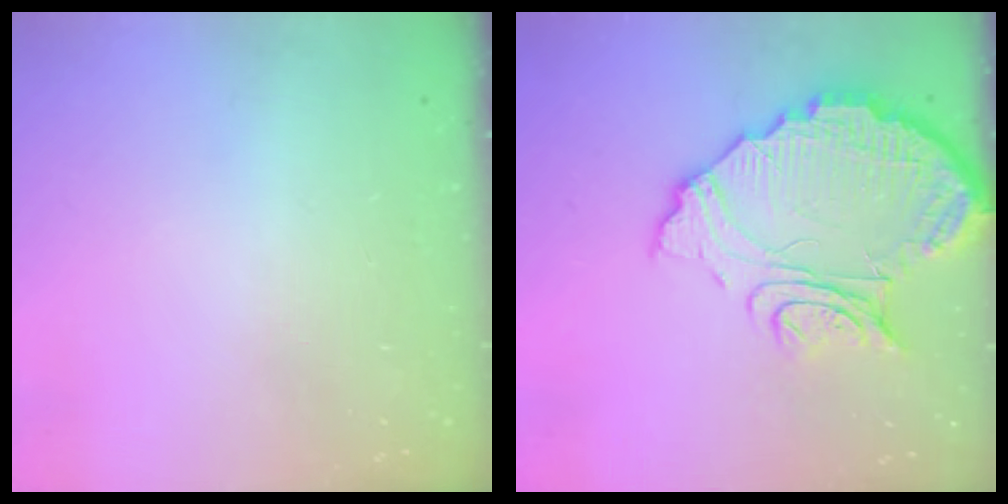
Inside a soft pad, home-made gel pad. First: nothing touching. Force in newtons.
{"total": 15.7, "press": 15.7, "slide": 1.0}